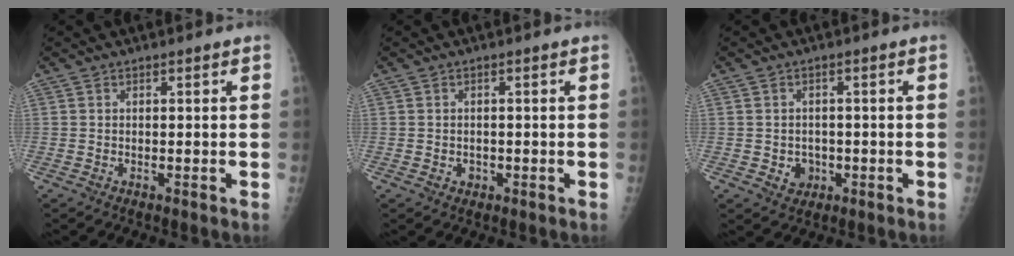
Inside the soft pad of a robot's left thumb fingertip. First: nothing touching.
{"total": 1.4, "force": [-0.5, 1.2, 0.3], "torque": [0.001, 0.003, -0.005]}
{"total": 3.4, "force": [-1.0, 3.1, 1.2], "torque": [0.001, 0.004, -0.009]}